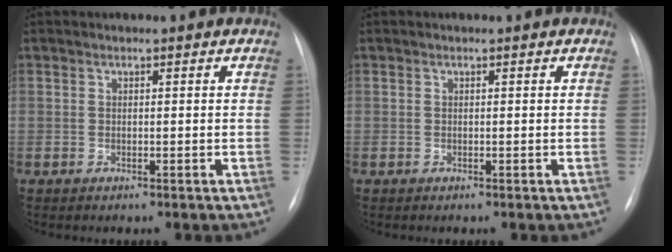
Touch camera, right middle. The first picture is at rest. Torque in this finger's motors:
{"motor_torque": [-0.01, -0.01, 0.00, 0.00]}